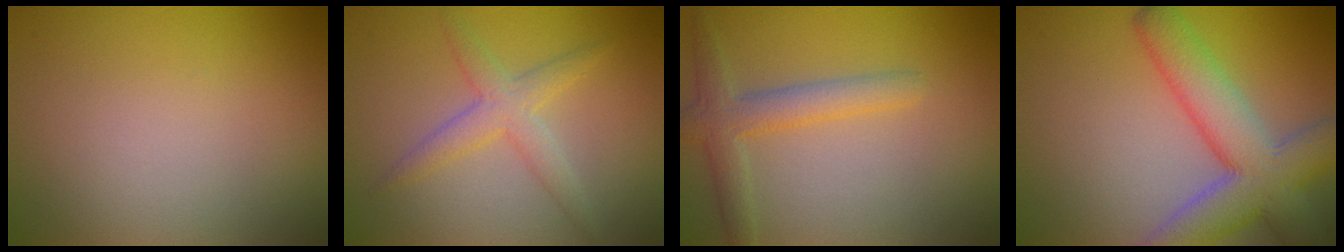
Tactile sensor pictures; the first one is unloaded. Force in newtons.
{"total": 2.9, "press": 2.9, "slide": 0.0}
{"total": 3.4, "press": 3.4, "slide": 0.3}
{"total": 8.7, "press": 8.7, "slide": 0.5}